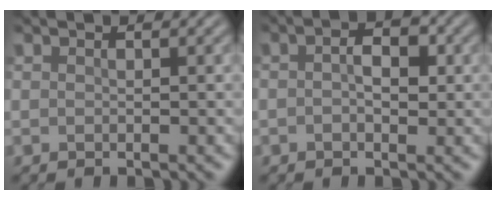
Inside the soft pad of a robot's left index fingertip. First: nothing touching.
{"total": 3.3, "force": [0.2, 1.9, 2.7], "torque": [-0.036, 0.001, -0.009]}